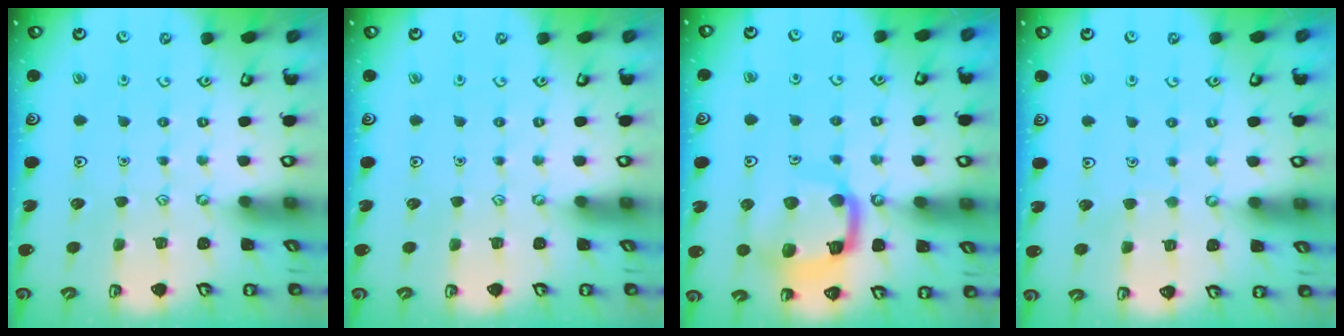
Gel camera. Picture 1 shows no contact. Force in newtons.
{"total": 0.0}
{"total": 13.5, "press": 13.4, "slide": 1.3}
{"total": 1.4, "press": 1.4, "slide": 0.1}